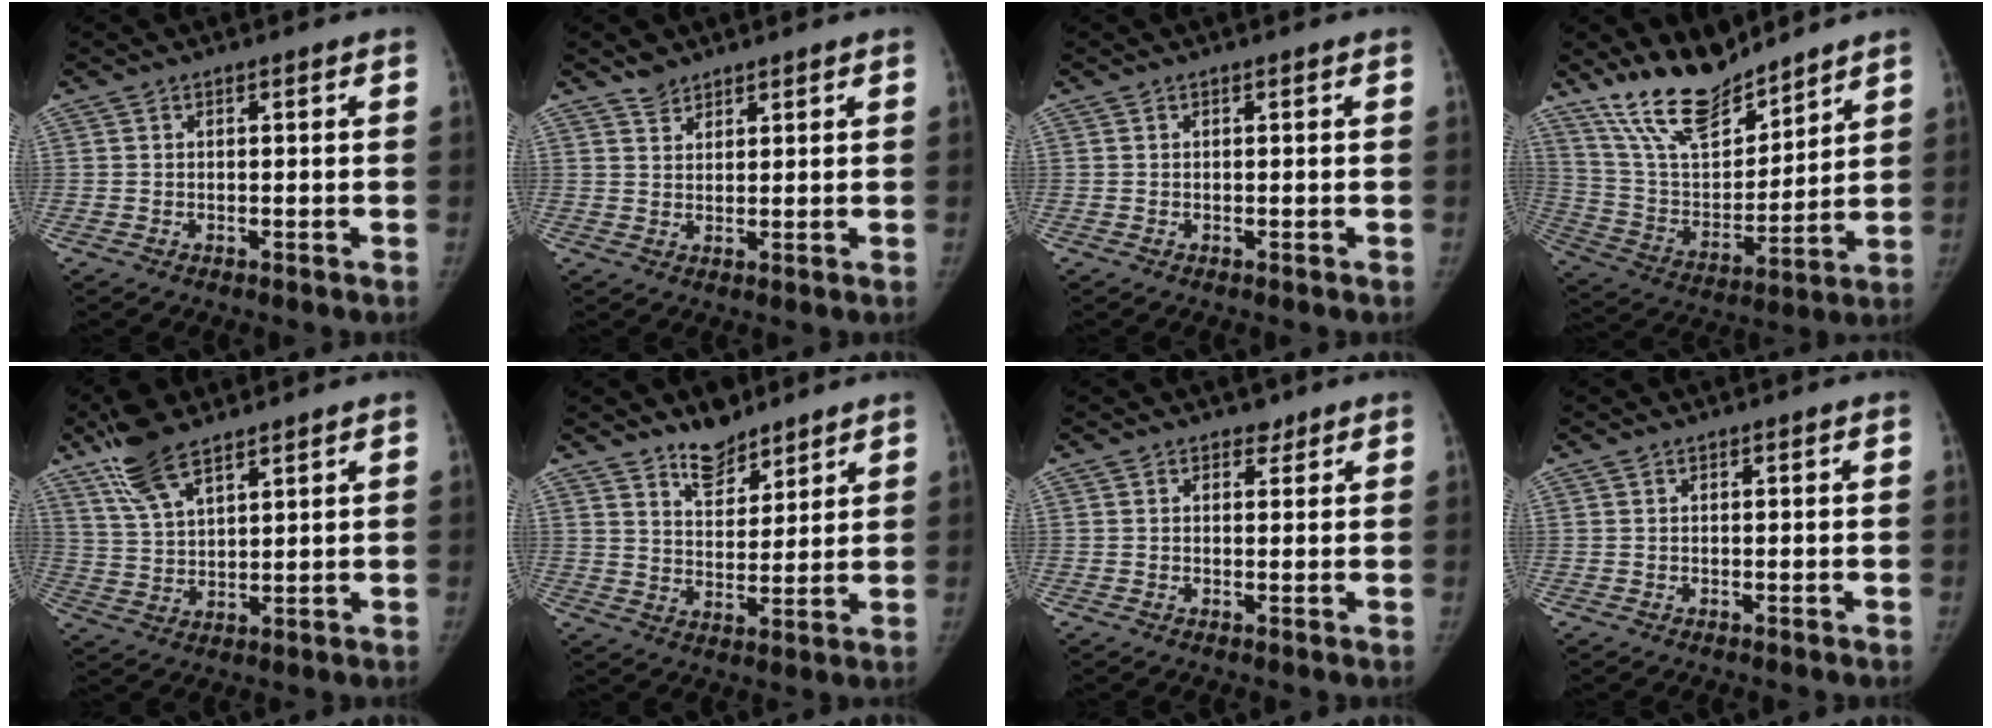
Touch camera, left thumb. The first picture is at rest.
{"total": 2.7, "force": [2.3, 1.3, 0.4], "torque": [0.005, -0.012, 0.041]}
{"total": 0.0}
{"total": 16.6, "force": [13.9, 5.6, 7.1], "torque": [-0.095, -0.079, 0.266]}
{"total": 10.2, "force": [7.3, 3.7, 6.0], "torque": [-0.108, -0.024, 0.147]}
{"total": 7.8, "force": [6.3, 3.6, 2.8], "torque": [-0.021, -0.049, 0.109]}
{"total": 1.5, "force": [1.1, 1.0, 0.2], "torque": [0.009, -0.006, 0.011]}
{"total": 0.0}